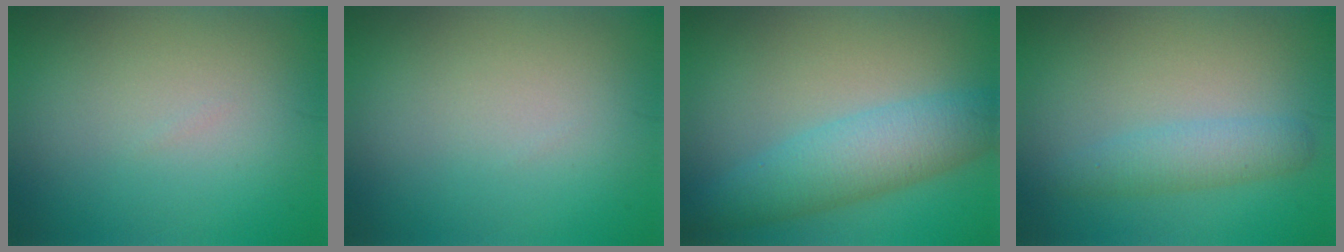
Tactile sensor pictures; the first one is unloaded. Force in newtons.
{"total": 0.0}
{"total": 5.1, "press": 5.1, "slide": 0.2}
{"total": 2.5, "press": 2.5, "slide": 0.0}